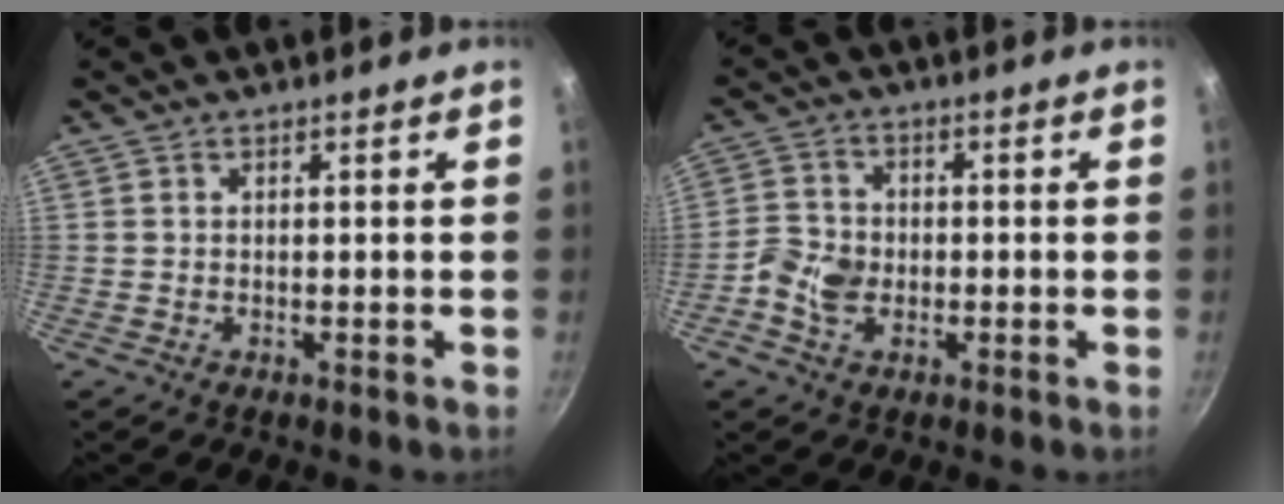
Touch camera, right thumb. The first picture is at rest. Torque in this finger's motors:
{"motor_torque": [0.03, 0.03, 0.10, -0.09, 0.03]}